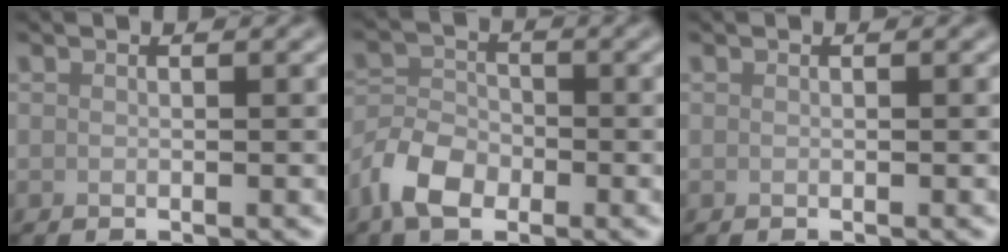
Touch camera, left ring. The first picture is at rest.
{"total": 4.7, "force": [-2.6, 2.9, 2.5], "torque": [-0.051, 0.003, -0.059]}
{"total": 0.0}